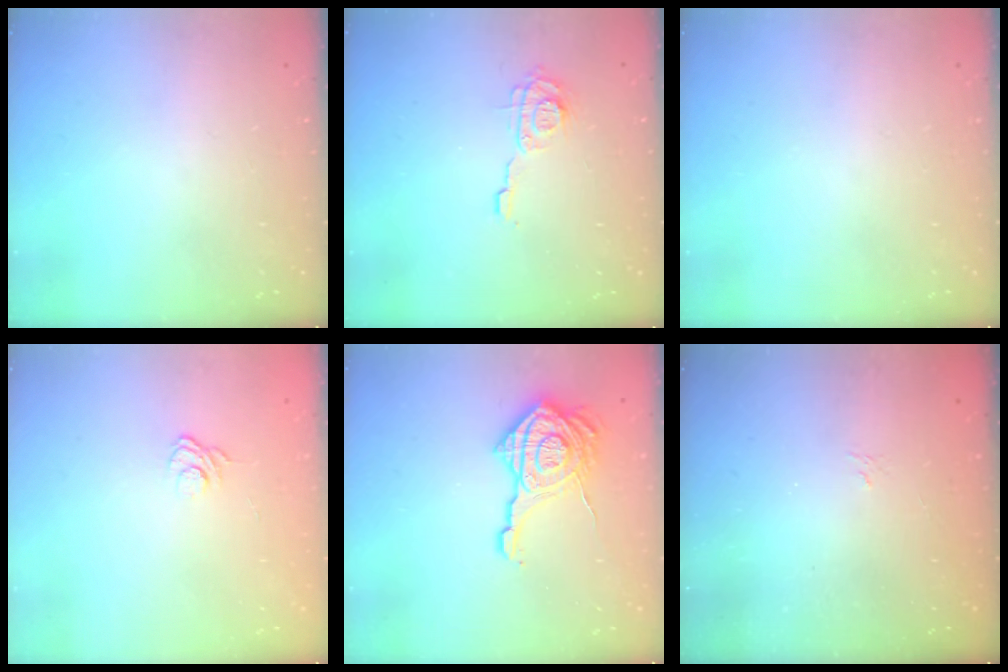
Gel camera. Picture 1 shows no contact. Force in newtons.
{"total": 8.3, "press": 8.2, "slide": 0.6}
{"total": 0.0}
{"total": 2.8, "press": 2.5, "slide": 1.4}
{"total": 19.4, "press": 19.4, "slide": 1.1}
{"total": 1.1, "press": 0.4, "slide": 1.1}